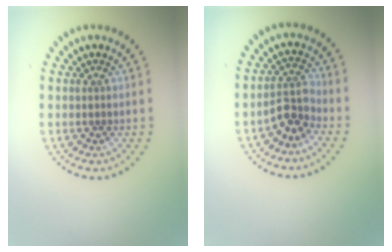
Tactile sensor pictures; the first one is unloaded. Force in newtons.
{"total": 2.8, "press": 2.4, "slide": 1.4}